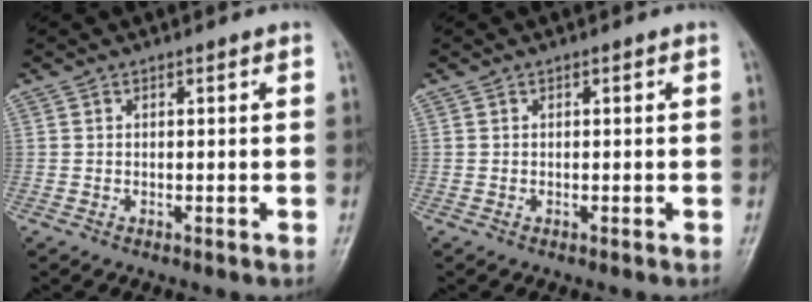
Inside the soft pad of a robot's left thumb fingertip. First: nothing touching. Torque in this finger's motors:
{"motor_torque": [0.00, 0.00, 0.00, 0.00, 0.00]}